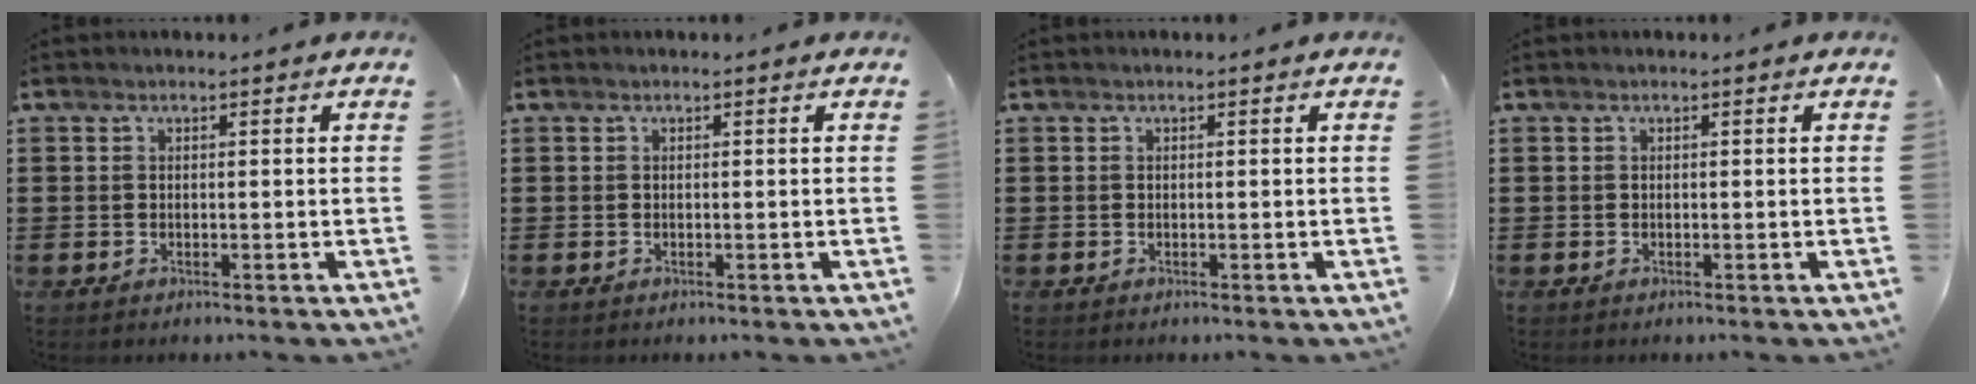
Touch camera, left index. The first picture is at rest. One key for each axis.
{"total": 0.0}
{"total": 0.0}
{"total": 0.0}